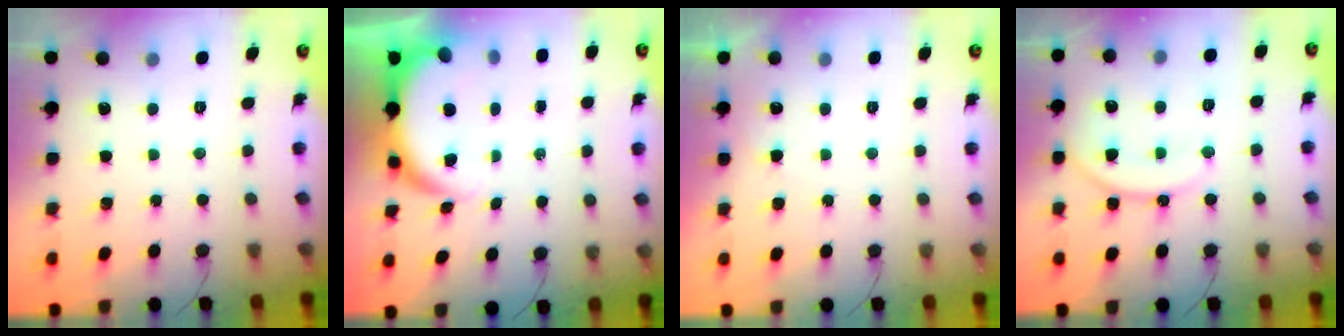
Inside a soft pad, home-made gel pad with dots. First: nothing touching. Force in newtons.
{"total": 7.1, "press": 7.0, "slide": 1.5}
{"total": 3.0, "press": 3.0, "slide": 0.0}
{"total": 14.1, "press": 14.0, "slide": 1.7}